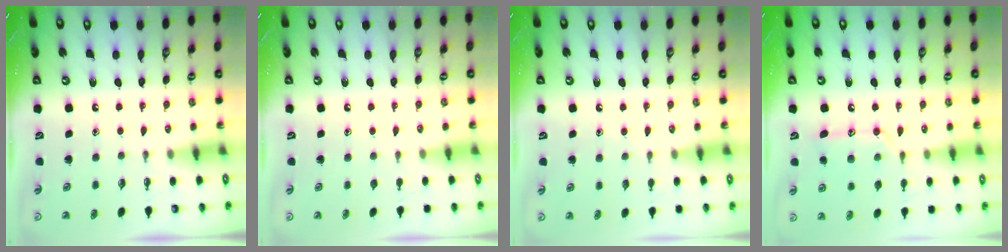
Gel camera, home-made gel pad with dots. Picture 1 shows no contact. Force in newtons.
{"total": 0.0}
{"total": 3.9, "press": 3.9, "slide": 0.4}
{"total": 13.1, "press": 13.1, "slide": 1.0}